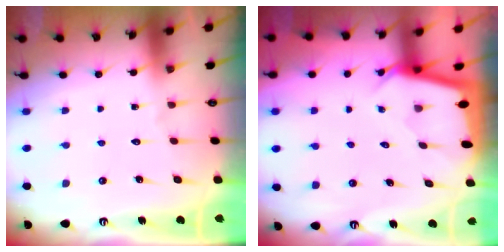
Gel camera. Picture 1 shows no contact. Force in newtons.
{"total": 2.4, "press": 2.4, "slide": 0.1}